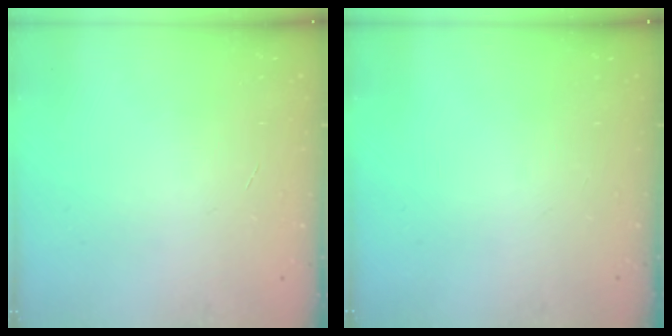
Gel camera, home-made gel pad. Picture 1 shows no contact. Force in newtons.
{"total": 0.0}